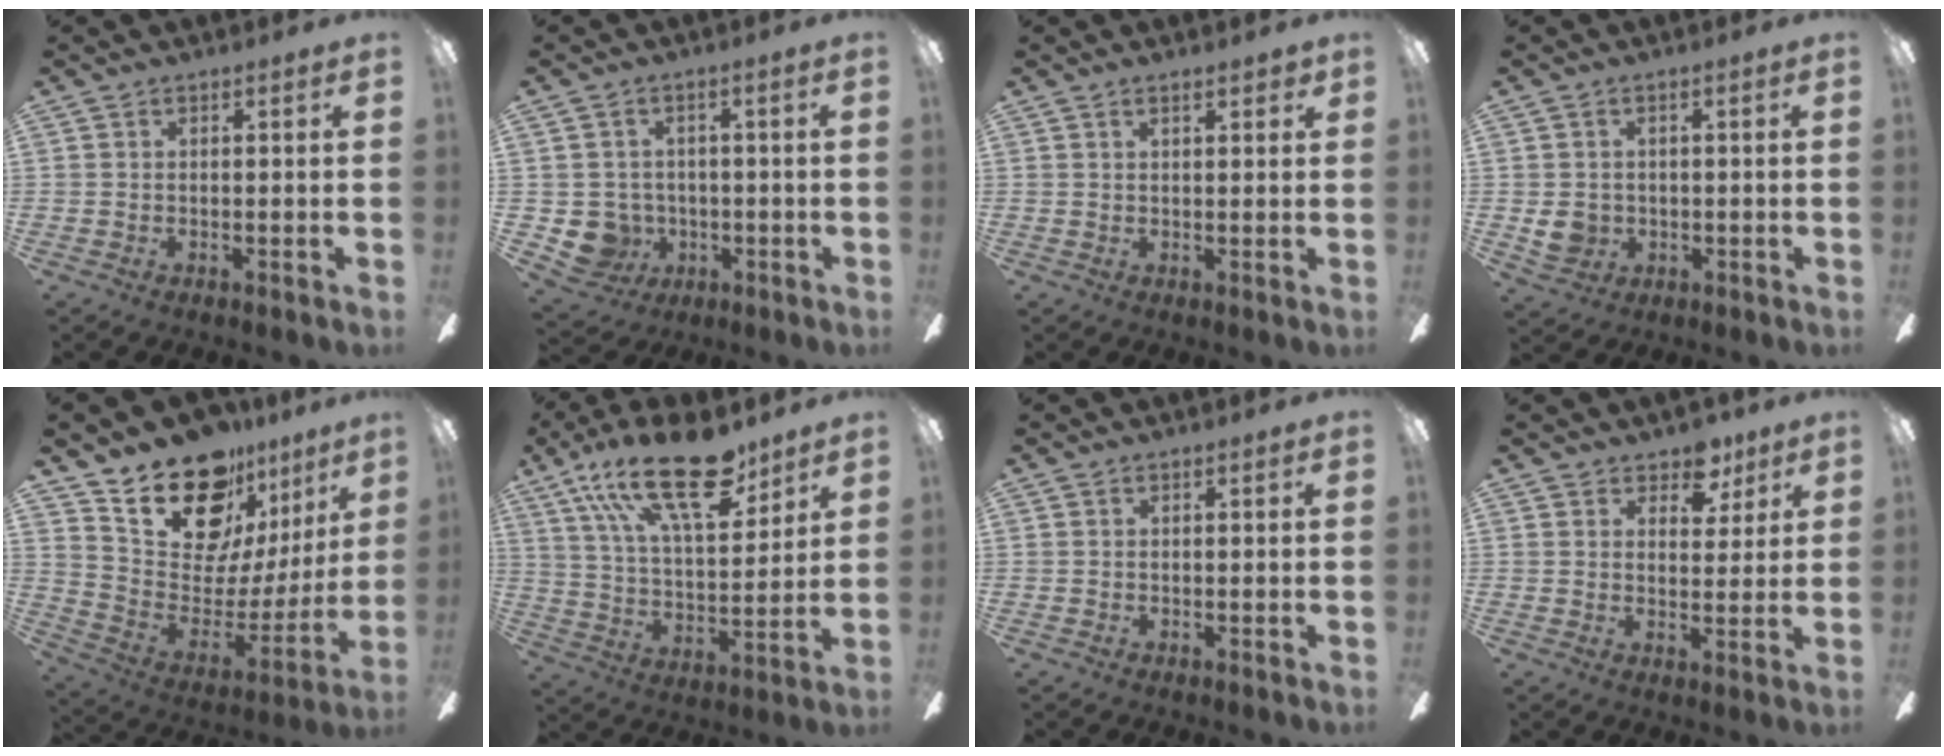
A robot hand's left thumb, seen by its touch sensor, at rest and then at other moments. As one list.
[{"total": 6.7, "force": [-1.0, 6.4, 1.8], "torque": [-0.063, 0.002, -0.014]}, {"total": 2.8, "force": [1.7, 0.7, 2.1], "torque": [-0.028, -0.005, 0.026]}, {"total": 4.8, "force": [-0.2, 4.3, 2.0], "torque": [-0.045, 0.003, -0.003]}, {"total": 21.4, "force": [16.2, 10.6, 9.1], "torque": [-0.152, -0.114, 0.295]}, {"total": 24.0, "force": [14.4, 10.2, 16.2], "torque": [-0.278, -0.073, 0.241]}, {"total": 0.0}, {"total": 6.7, "force": [4.9, 4.0, 2.3], "torque": [-0.012, -0.023, 0.084]}]